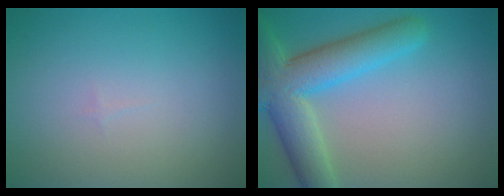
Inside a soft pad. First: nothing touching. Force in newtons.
{"total": 7.5, "press": 7.5, "slide": 0.4}